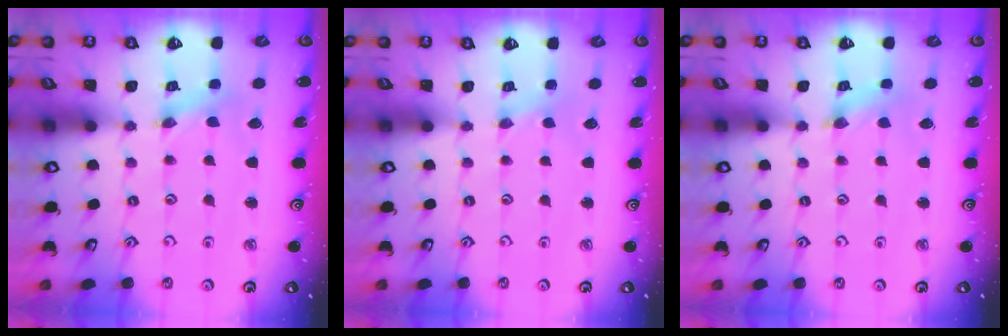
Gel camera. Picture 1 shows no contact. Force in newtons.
{"total": 0.0}
{"total": 1.2, "press": 1.2, "slide": 0.3}